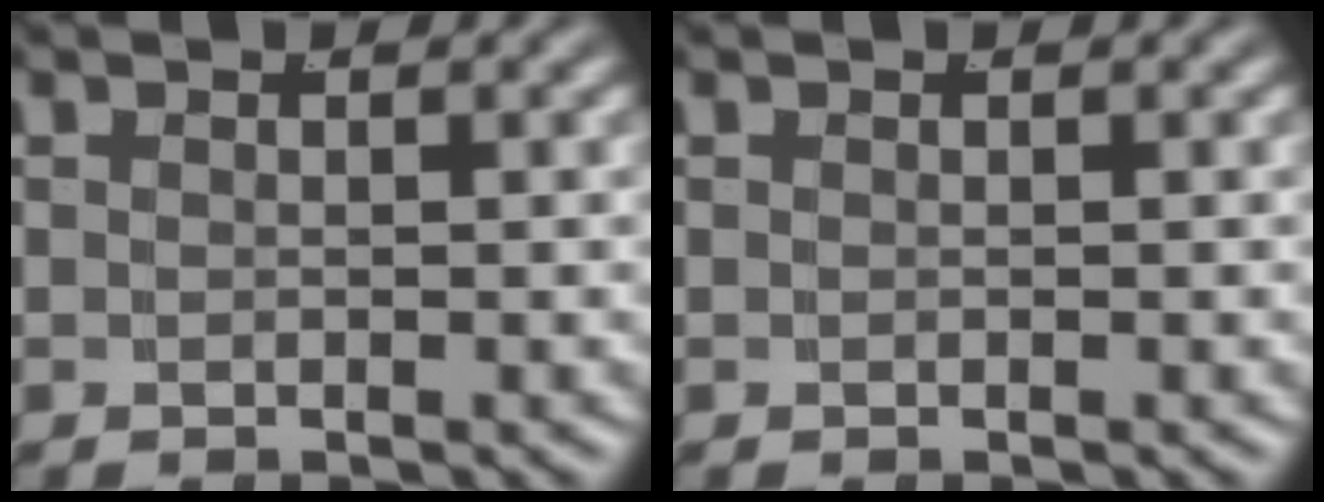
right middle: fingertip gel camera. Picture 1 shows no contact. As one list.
[{"total": 0.0}]